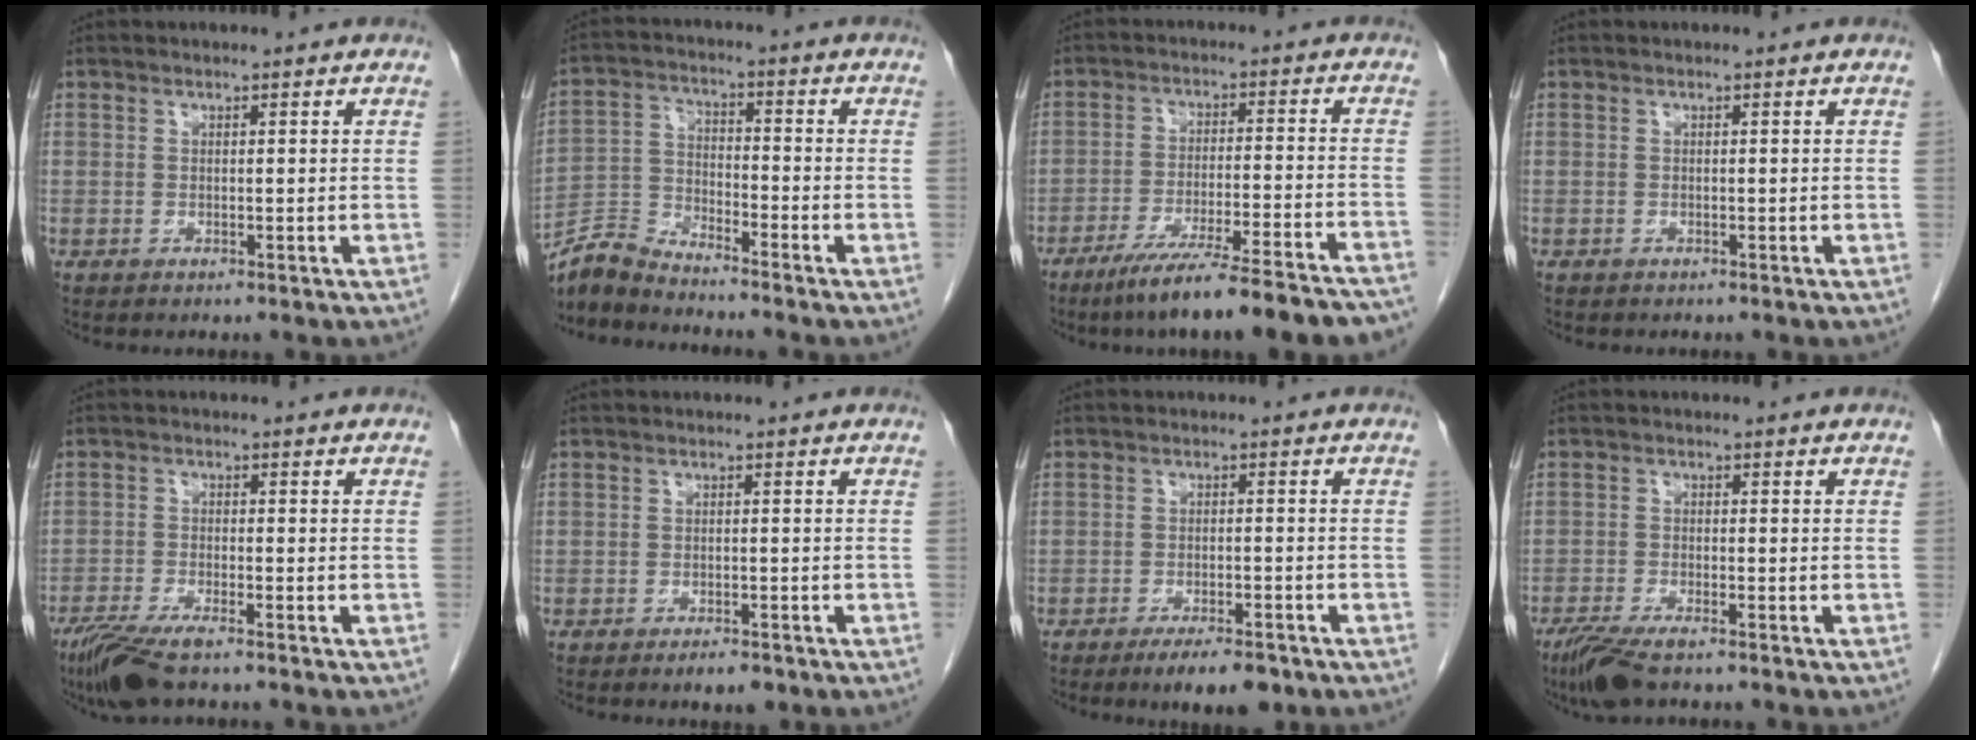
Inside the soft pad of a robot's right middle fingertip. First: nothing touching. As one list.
[{"total": 6.6, "force": [-6.5, 0.2, 0.6], "torque": [-0.015, 0.000, -0.129]}, {"total": 18.0, "force": [-15.1, 0.4, 9.9], "torque": [-0.113, -0.020, -0.224]}, {"total": 0.0}, {"total": 6.7, "force": [-4.9, 0.9, 4.5], "torque": [-0.086, -0.018, -0.088]}, {"total": 2.3, "force": [-1.7, 0.8, 1.4], "torque": [-0.022, -0.002, -0.019]}, {"total": 5.6, "force": [-4.0, 1.6, 3.5], "torque": [-0.051, -0.003, -0.056]}, {"total": 5.6, "force": [-4.1, 0.9, 3.6], "torque": [-0.072, -0.014, -0.073]}]